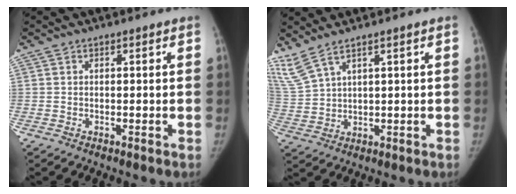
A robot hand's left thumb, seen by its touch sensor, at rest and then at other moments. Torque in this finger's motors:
{"motor_torque": [3.56, 1.45, 0.49, -0.54, 1.02]}